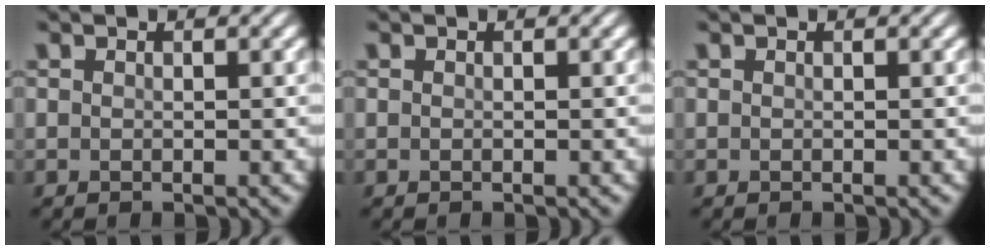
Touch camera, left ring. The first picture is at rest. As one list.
[{"total": 0.0}, {"total": 0.0}]